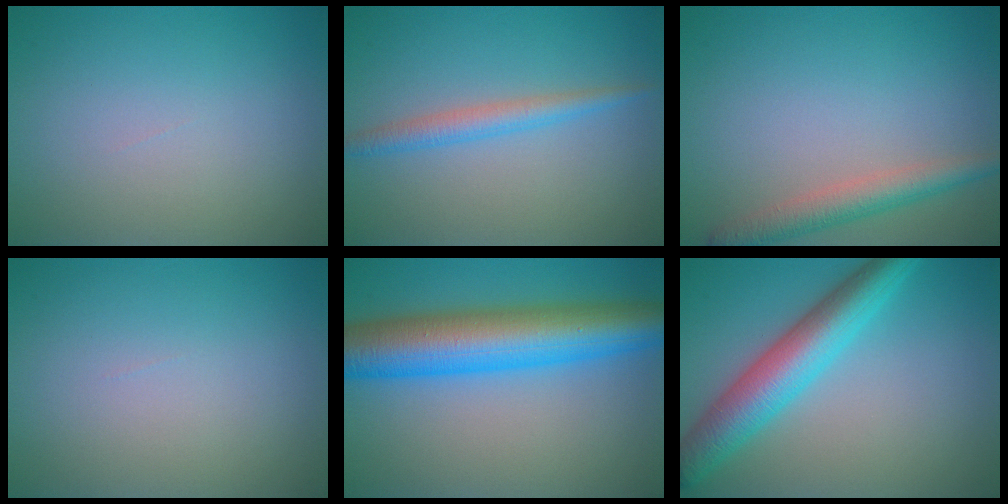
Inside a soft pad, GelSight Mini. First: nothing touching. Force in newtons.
{"total": 2.3, "press": 2.3, "slide": 0.1}
{"total": 3.3, "press": 3.3, "slide": 0.2}
{"total": 0.0}
{"total": 10.5, "press": 10.5, "slide": 0.2}
{"total": 6.7, "press": 6.7, "slide": 0.0}